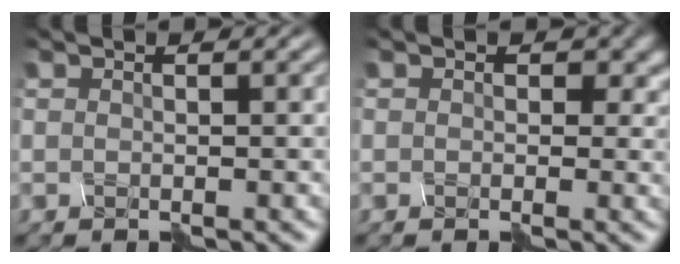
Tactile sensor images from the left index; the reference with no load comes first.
{"total": 1.4, "force": [0.1, 1.2, 0.6], "torque": [-0.009, 0.003, 0.012]}